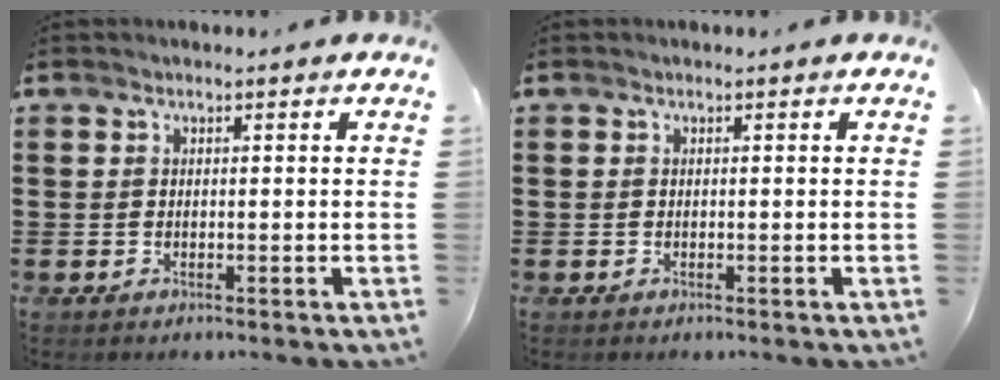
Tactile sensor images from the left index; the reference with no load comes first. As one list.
[{"total": 0.0}]